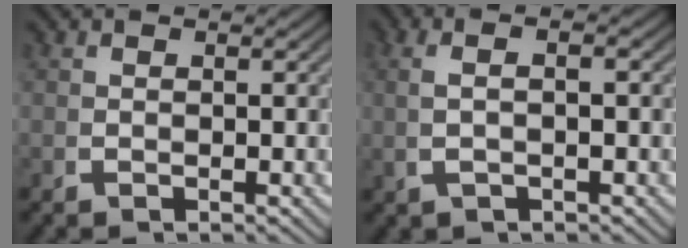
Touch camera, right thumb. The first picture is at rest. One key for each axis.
{"total": 2.3, "fx": 0.2, "fy": 0.3, "fz": 2.3, "tx": -0.050, "ty": 0.011, "tz": 0.009}